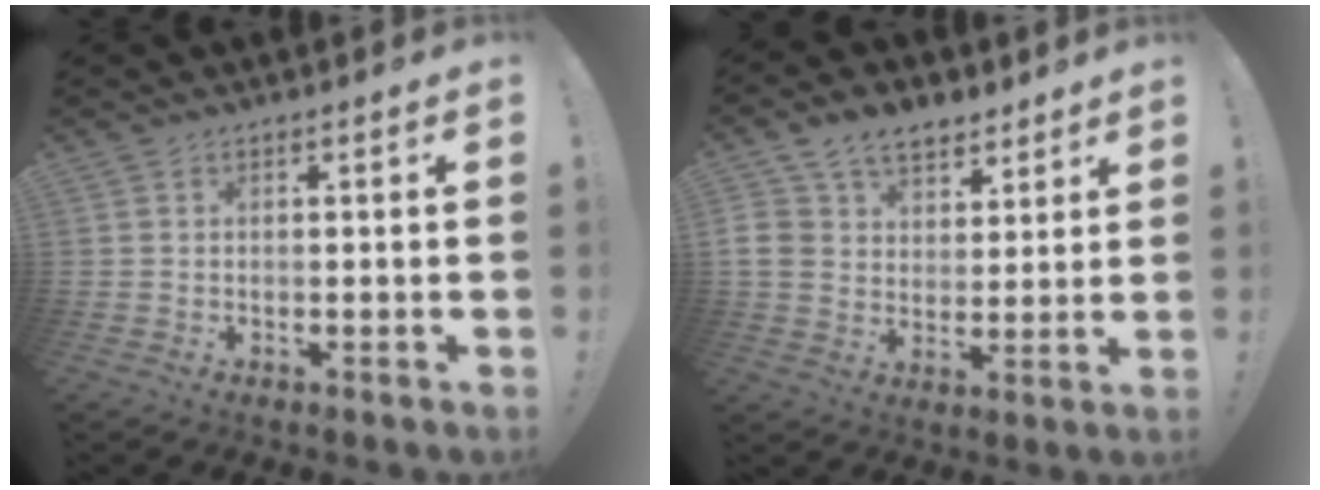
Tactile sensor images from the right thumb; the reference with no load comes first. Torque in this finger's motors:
{"motor_torque": [1.04, 1.05, 0.11, 0.10, 0.17]}